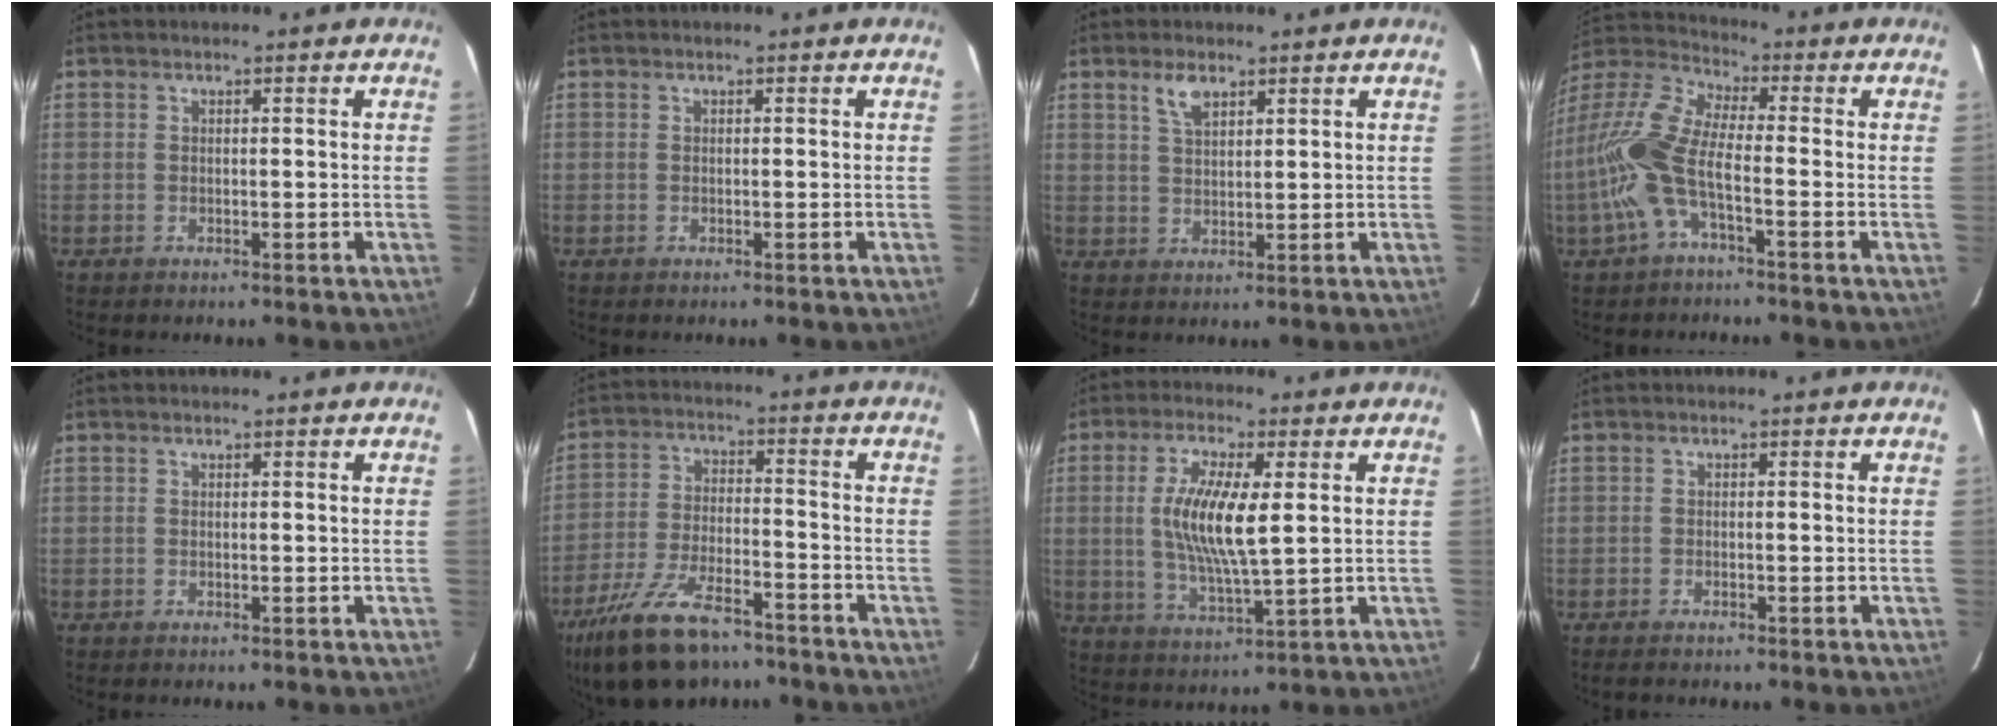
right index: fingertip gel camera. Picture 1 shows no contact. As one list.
[{"total": 0.0}, {"total": 3.9, "force": [2.5, 1.7, 2.5], "torque": [-0.045, 0.005, 0.048]}, {"total": 12.4, "force": [-3.5, 3.7, 11.4], "torque": [-0.250, 0.003, -0.074]}, {"total": 0.0}, {"total": 17.9, "force": [-13.4, 7.0, 9.6], "torque": [-0.207, -0.024, -0.228]}, {"total": 11.4, "force": [1.6, 2.7, 10.9], "torque": [-0.209, -0.004, 0.032]}, {"total": 1.5, "force": [-1.3, 0.3, 0.7], "torque": [-0.019, -0.003, -0.026]}]